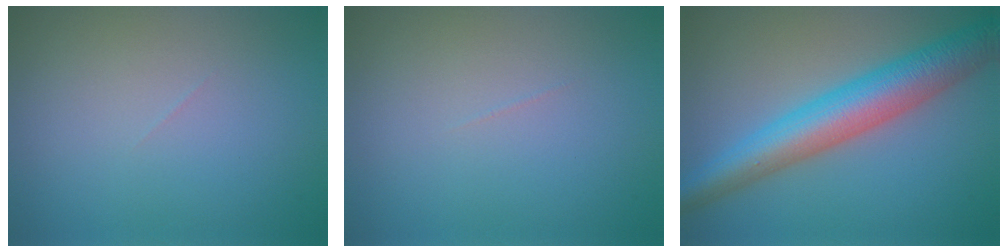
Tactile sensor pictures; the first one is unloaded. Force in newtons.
{"total": 0.0}
{"total": 7.8, "press": 7.8, "slide": 0.2}